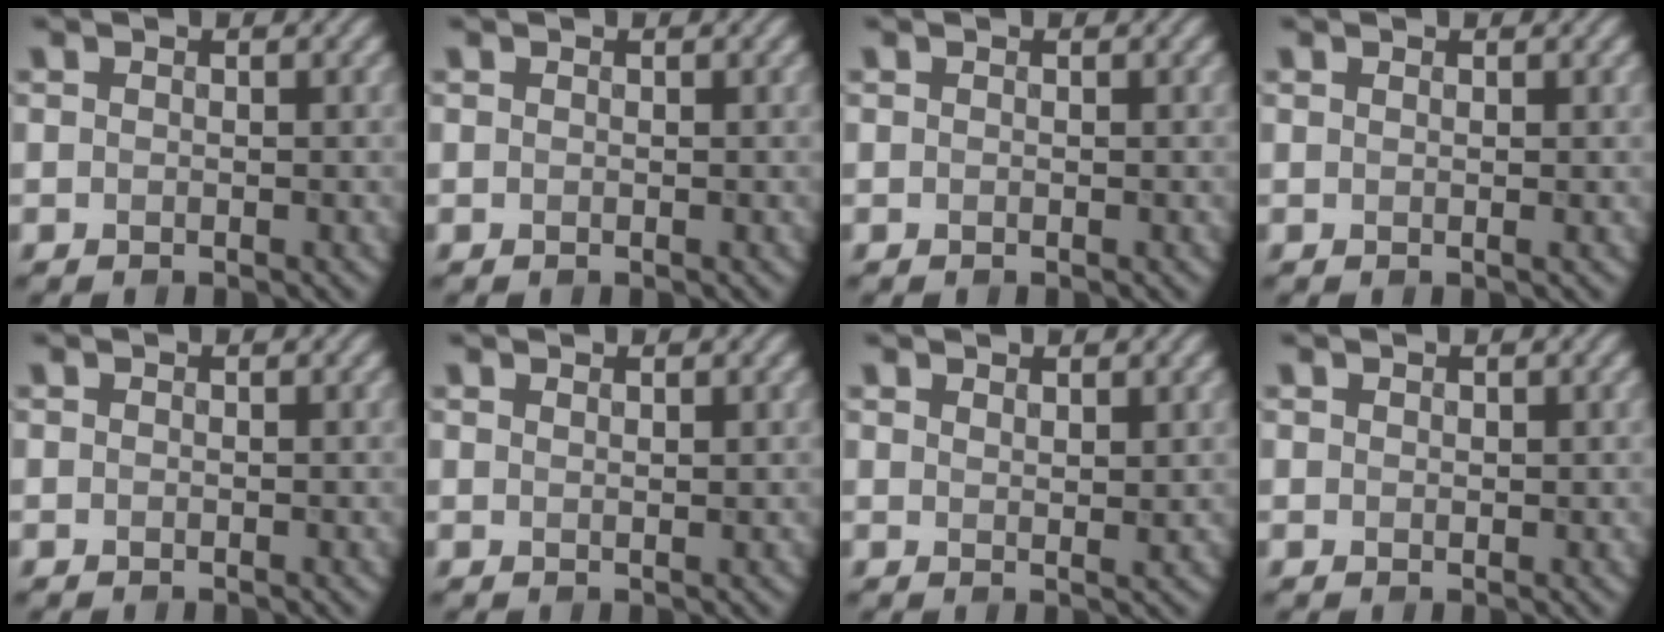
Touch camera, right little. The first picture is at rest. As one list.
[{"total": 0.0}, {"total": 0.0}, {"total": 0.6, "force": [0.3, 0.1, 0.5], "torque": [-0.006, 0.001, 0.003]}, {"total": 0.0}, {"total": 0.7, "force": [0.6, 0.1, 0.3], "torque": [-0.005, 0.001, 0.012]}, {"total": 1.3, "force": [1.1, 0.2, 0.7], "torque": [-0.015, -0.002, 0.021]}, {"total": 0.5, "force": [0.4, 0.3, 0.1], "torque": [-0.003, 0.000, 0.009]}]